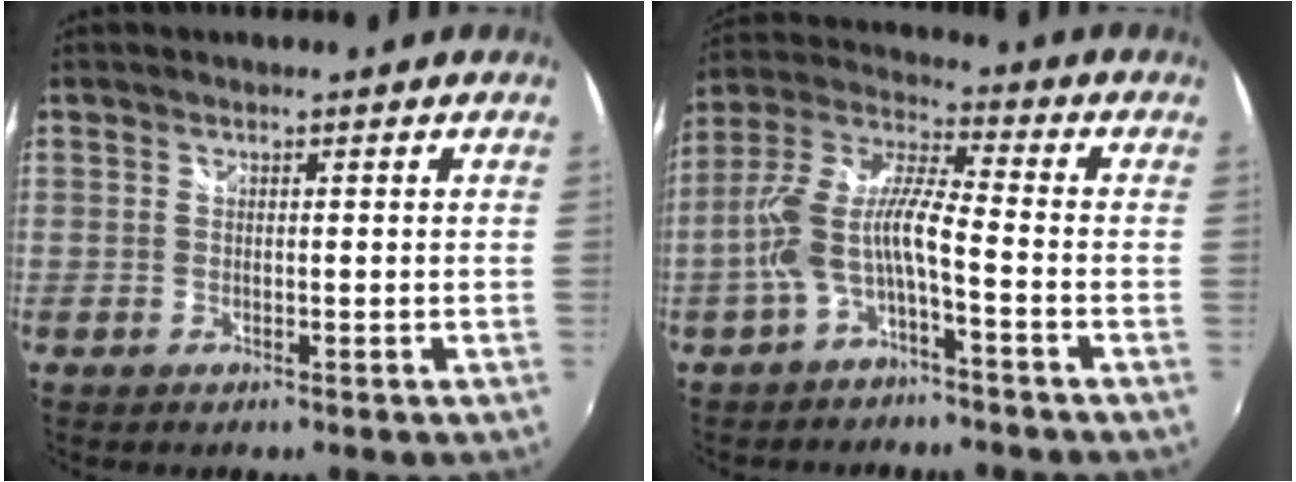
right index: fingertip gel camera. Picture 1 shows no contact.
{"total": 9.8, "force": [-3.7, 1.9, 8.9], "torque": [-0.202, 0.012, -0.070]}